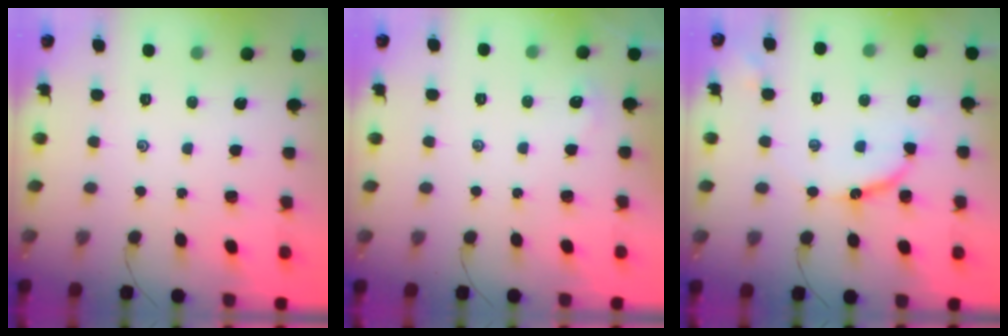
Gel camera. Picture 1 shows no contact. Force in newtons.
{"total": 2.7, "press": 2.7, "slide": 0.3}
{"total": 10.2, "press": 10.2, "slide": 0.6}